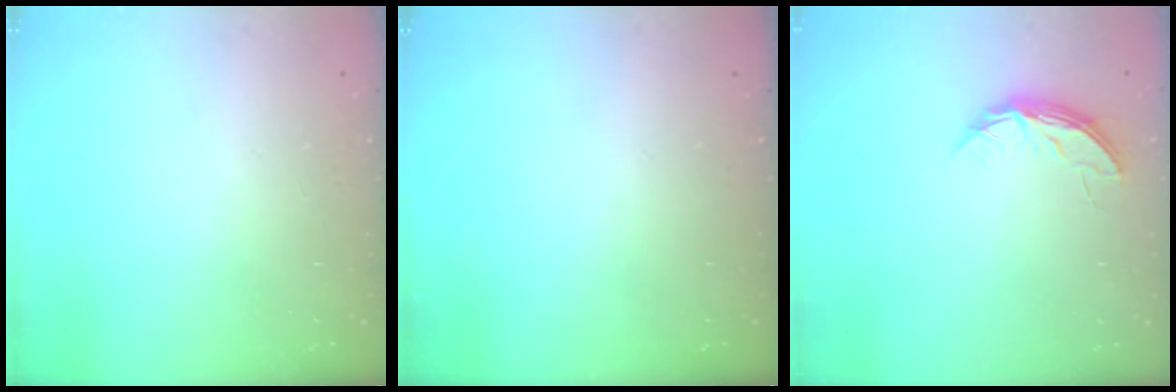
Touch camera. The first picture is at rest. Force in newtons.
{"total": 0.0}
{"total": 5.5, "press": 5.5, "slide": 0.5}